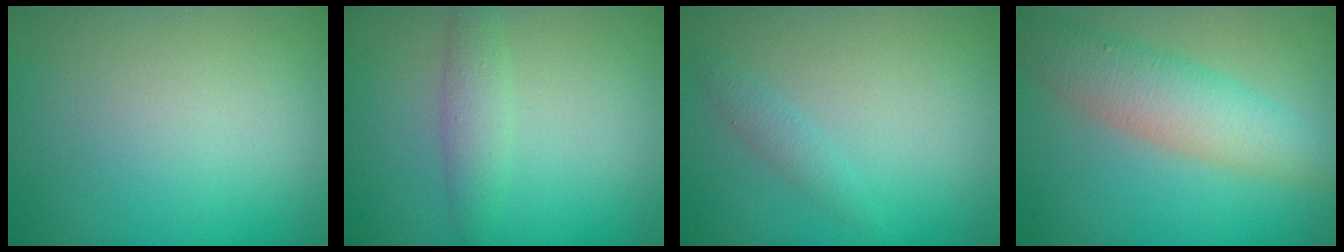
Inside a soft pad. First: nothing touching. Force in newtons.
{"total": 2.0, "press": 2.0, "slide": 0.1}
{"total": 1.2, "press": 1.2, "slide": 0.0}
{"total": 5.0, "press": 5.0, "slide": 0.1}